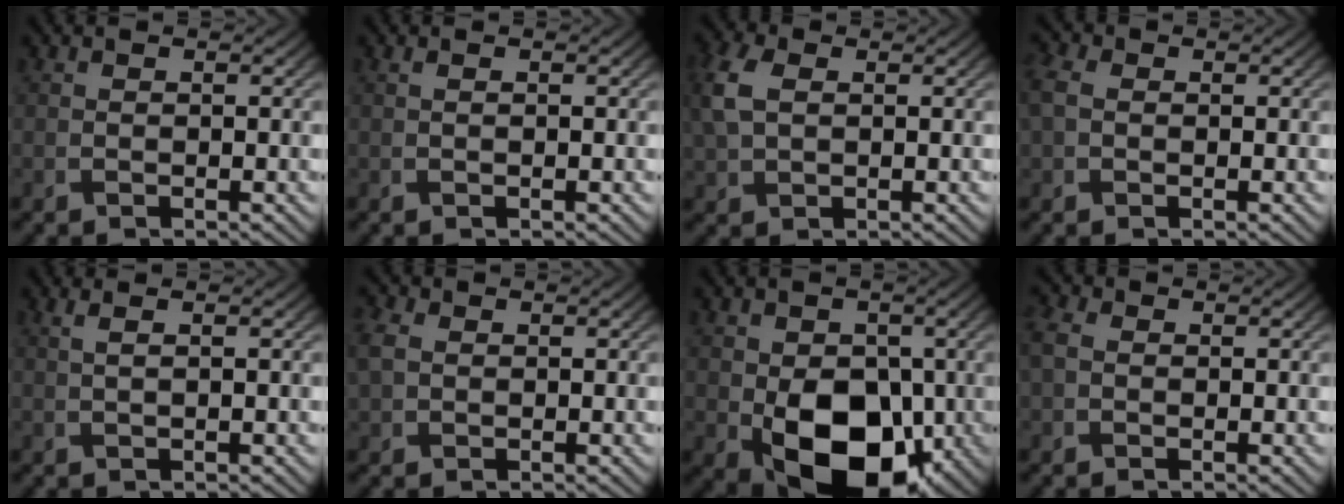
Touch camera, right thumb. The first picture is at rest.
{"total": 0.0}
{"total": 5.2, "force": [1.2, 3.5, 3.7], "torque": [-0.110, 0.010, 0.020]}
{"total": 4.3, "force": [0.3, 3.4, 2.6], "torque": [-0.090, 0.008, 0.002]}
{"total": 1.6, "force": [0.6, 0.3, 1.4], "torque": [-0.027, 0.006, 0.010]}
{"total": 3.8, "force": [0.6, 3.0, 2.4], "torque": [-0.083, 0.007, 0.010]}
{"total": 12.5, "force": [-2.9, 8.5, 8.8], "torque": [-0.136, -0.027, -0.046]}
{"total": 3.4, "force": [0.2, 2.8, 1.9], "torque": [-0.067, 0.009, 0.000]}